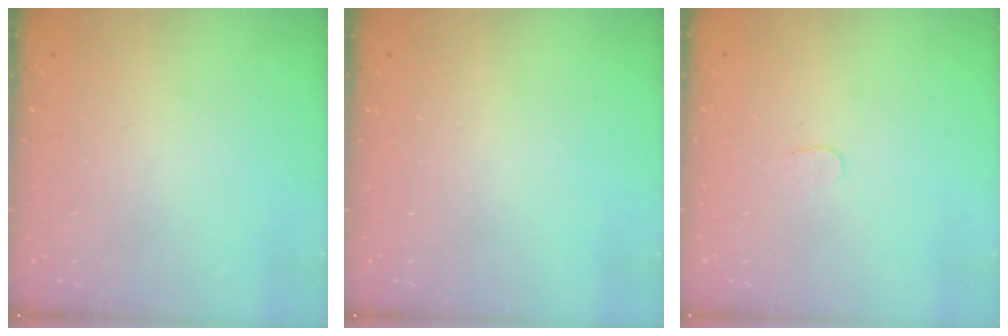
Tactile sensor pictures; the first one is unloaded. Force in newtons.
{"total": 0.0}
{"total": 3.0, "press": 3.0, "slide": 0.2}